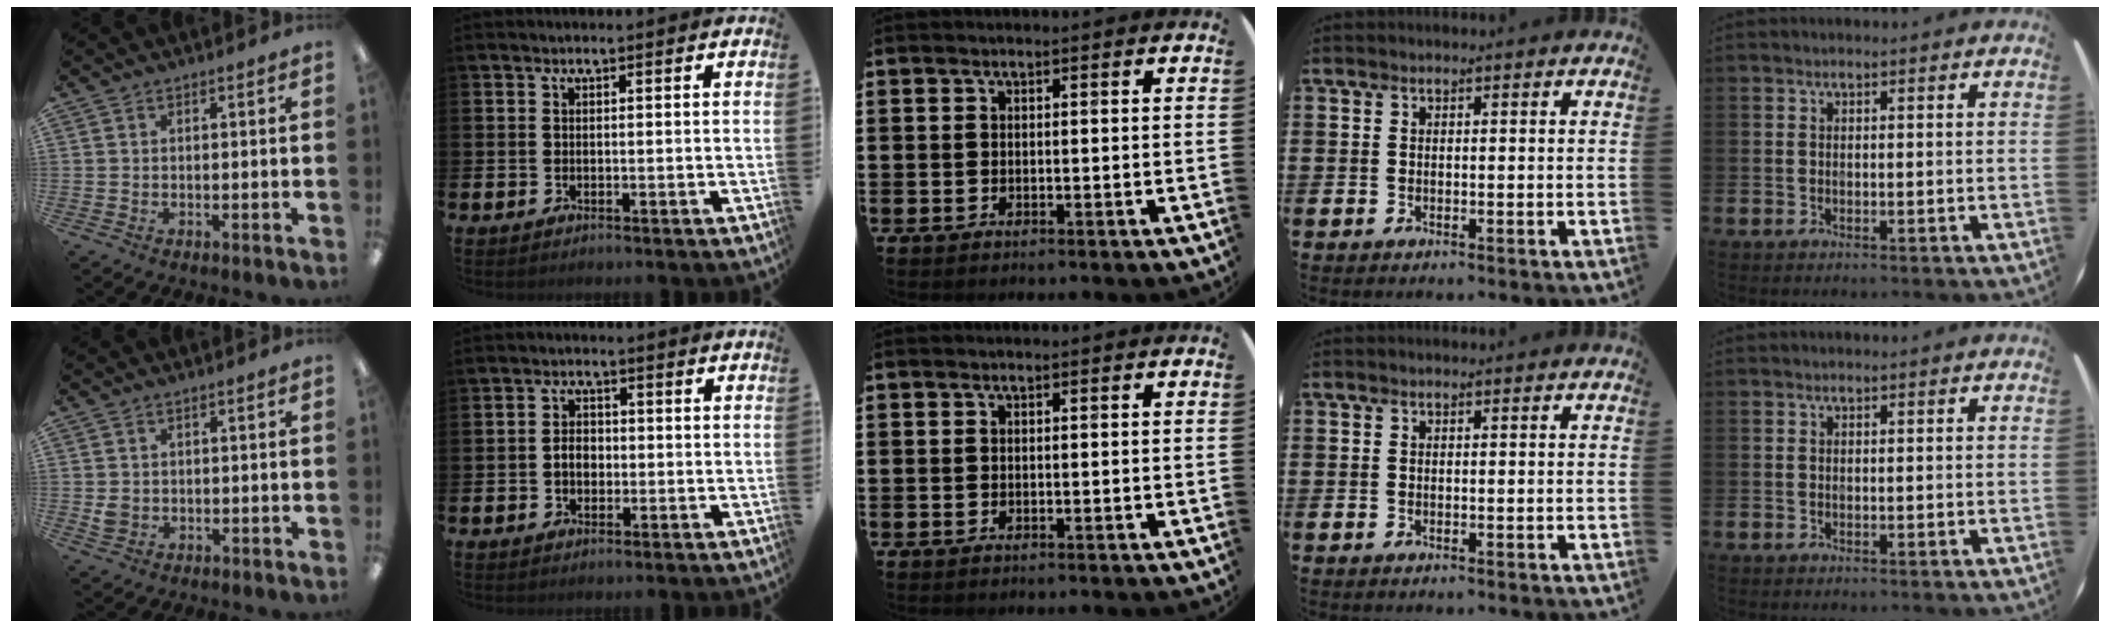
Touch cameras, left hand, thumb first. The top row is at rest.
{"thumb": {"total": 2.4, "force": [0.3, 2.0, 1.2], "torque": [-0.015, 0.000, 0.004]}, "index": {"total": 2.7, "force": [-0.5, 2.0, 1.8], "torque": [-0.026, 0.003, -0.013]}}